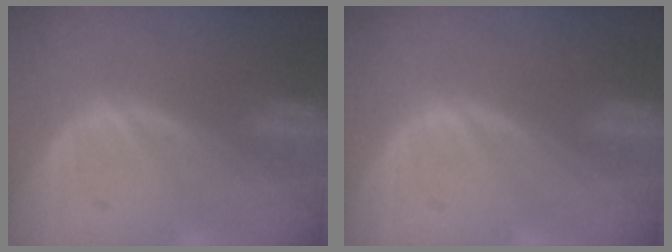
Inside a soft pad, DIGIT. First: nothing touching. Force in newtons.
{"total": 0.0}